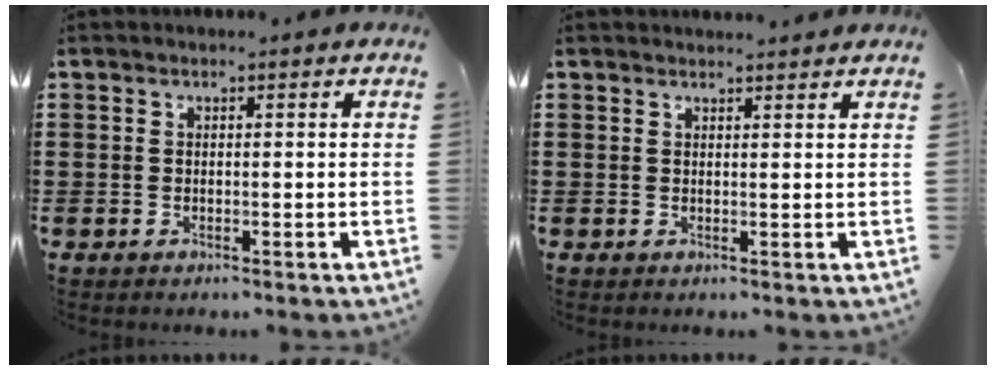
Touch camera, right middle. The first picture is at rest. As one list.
[{"total": 1.3, "force": [1.3, 0.0, 0.1], "torque": [0.003, -0.003, 0.023]}]